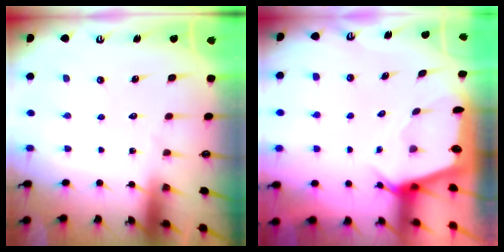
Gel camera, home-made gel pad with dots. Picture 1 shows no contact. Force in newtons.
{"total": 2.4, "press": 2.4, "slide": 0.2}